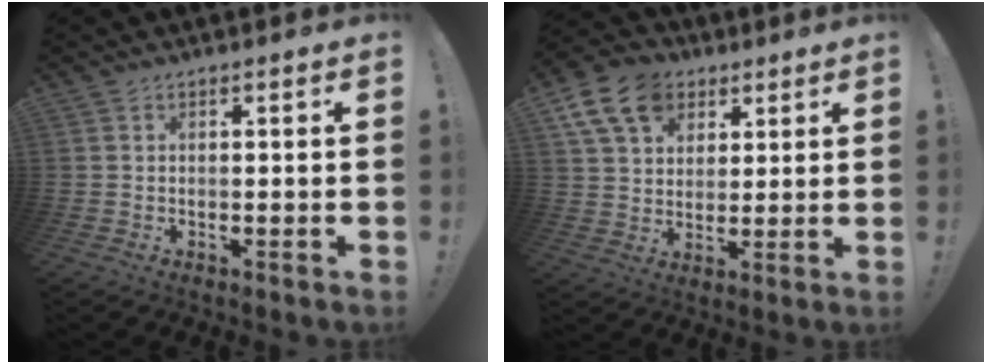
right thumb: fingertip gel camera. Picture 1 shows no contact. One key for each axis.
{"total": 14.7, "fx": 6.9, "fy": 11.0, "fz": 7.1, "tx": -0.110, "ty": -0.028, "tz": 0.134}